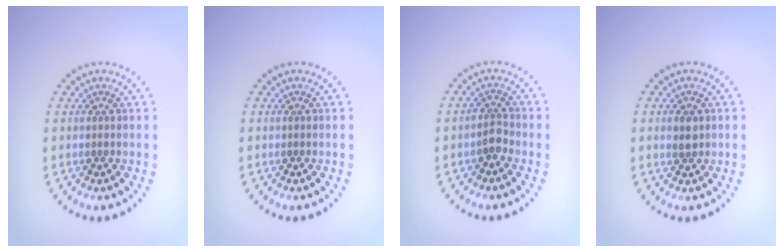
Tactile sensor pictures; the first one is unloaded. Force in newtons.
{"total": 0.0}
{"total": 1.5, "press": 1.2, "slide": 1.0}
{"total": 1.4, "press": 1.4, "slide": 0.4}